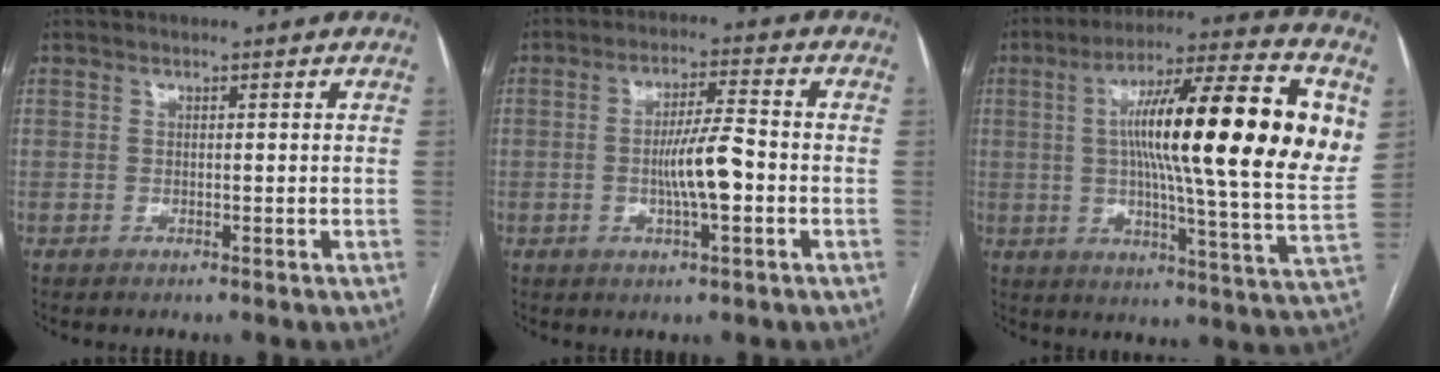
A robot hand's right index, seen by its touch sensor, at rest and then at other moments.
{"total": 7.0, "force": [-1.4, 0.7, 6.8], "torque": [-0.126, 0.002, -0.026]}
{"total": 25.3, "force": [5.3, 1.9, 24.6], "torque": [-0.341, 0.024, 0.065]}